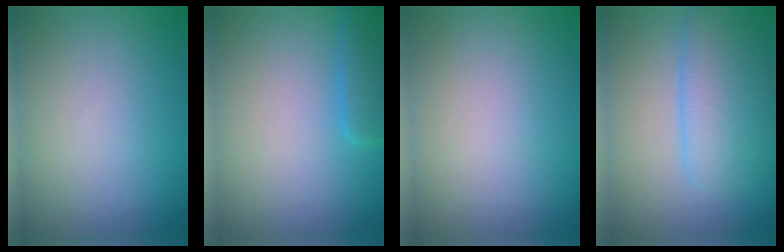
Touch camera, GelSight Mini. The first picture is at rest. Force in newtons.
{"total": 2.5, "press": 2.5, "slide": 0.3}
{"total": 0.0}
{"total": 4.4, "press": 4.4, "slide": 0.1}